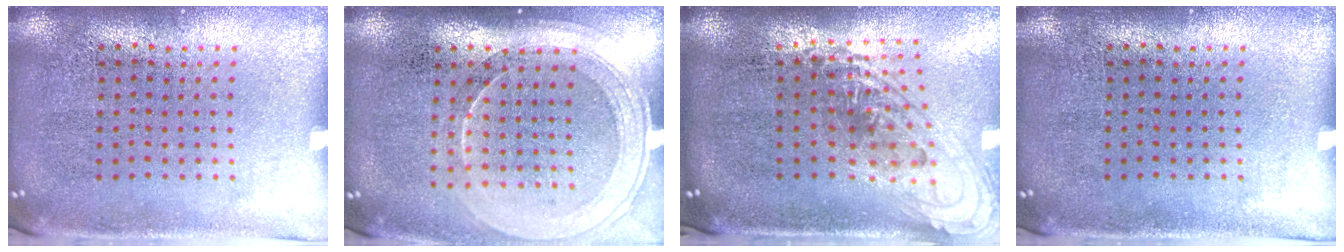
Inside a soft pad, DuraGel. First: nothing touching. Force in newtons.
{"total": 1.8, "press": 1.6, "slide": 0.8}
{"total": 1.5, "press": 1.2, "slide": 0.9}
{"total": 0.0}